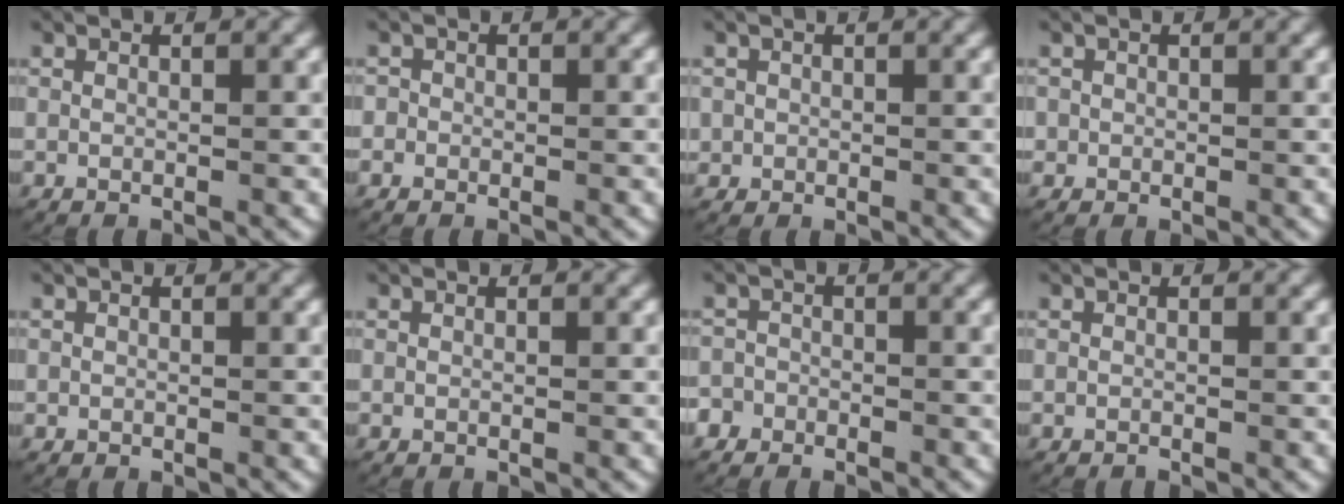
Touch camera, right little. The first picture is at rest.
{"total": 1.6, "force": [-0.5, 1.5, 0.1], "torque": [0.002, 0.006, -0.019]}
{"total": 1.8, "force": [-0.3, 1.8, 0.1], "torque": [0.000, -0.003, -0.011]}
{"total": 1.3, "force": [-0.1, 1.3, 0.0], "torque": [0.005, 0.004, -0.011]}
{"total": 0.6, "force": [-0.1, 0.6, -0.2], "torque": [0.005, 0.003, -0.006]}
{"total": 0.0}
{"total": 3.0, "force": [-1.6, 2.6, 0.3], "torque": [-0.012, -0.006, -0.033]}
{"total": 0.0}